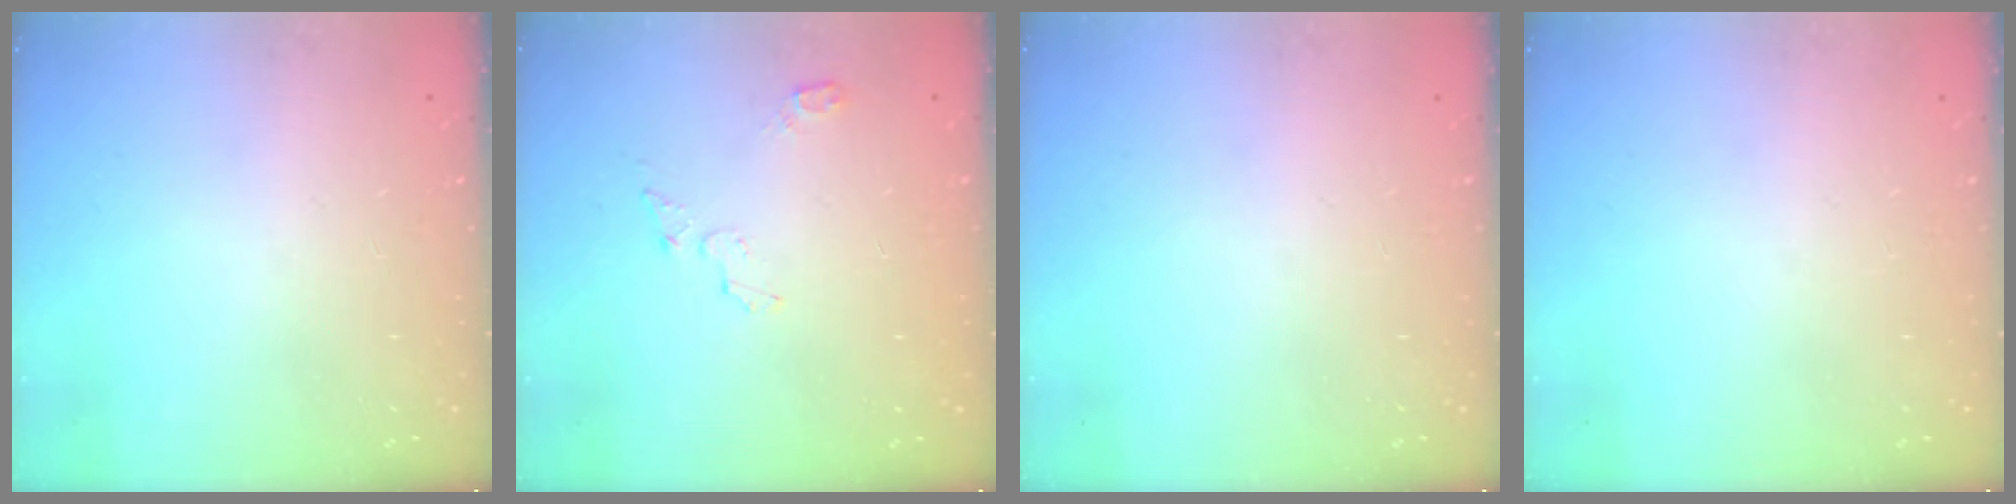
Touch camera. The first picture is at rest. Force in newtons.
{"total": 4.6, "press": 4.5, "slide": 0.6}
{"total": 0.0}
{"total": 0.0}